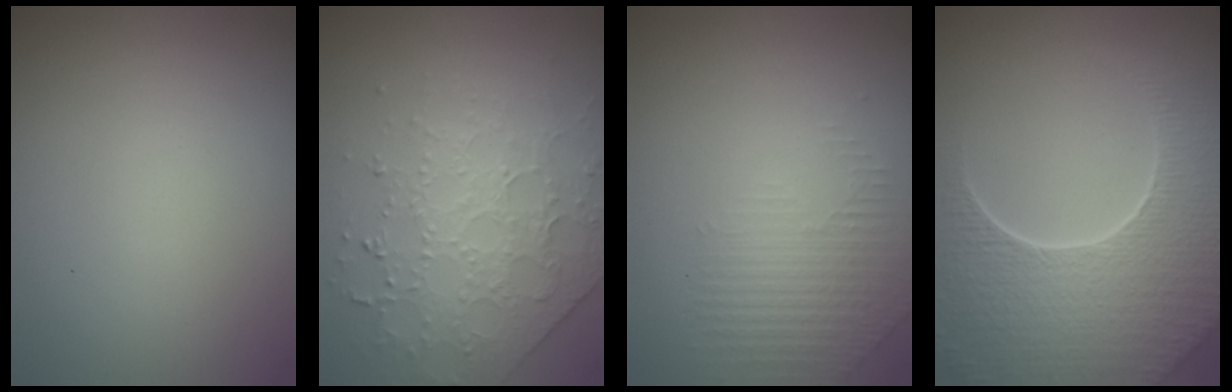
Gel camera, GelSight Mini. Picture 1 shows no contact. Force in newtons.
{"total": 3.8, "press": 3.6, "slide": 1.4}
{"total": 1.5, "press": 0.9, "slide": 1.2}
{"total": 9.4, "press": 6.6, "slide": 6.6}